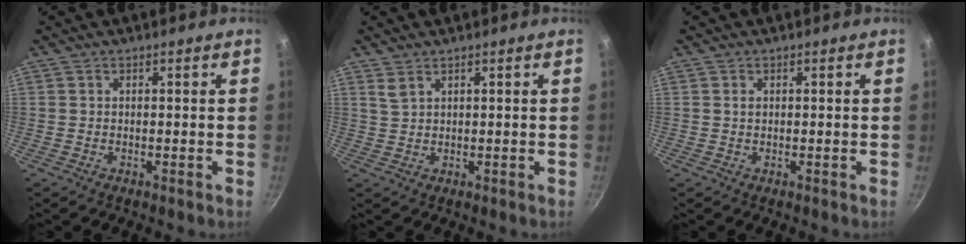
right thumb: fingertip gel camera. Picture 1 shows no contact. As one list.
[{"total": 2.0, "force": [1.4, 0.9, 1.2], "torque": [-0.022, -0.006, 0.030]}, {"total": 0.9, "force": [0.2, 0.6, 0.6], "torque": [-0.010, 0.002, 0.005]}]